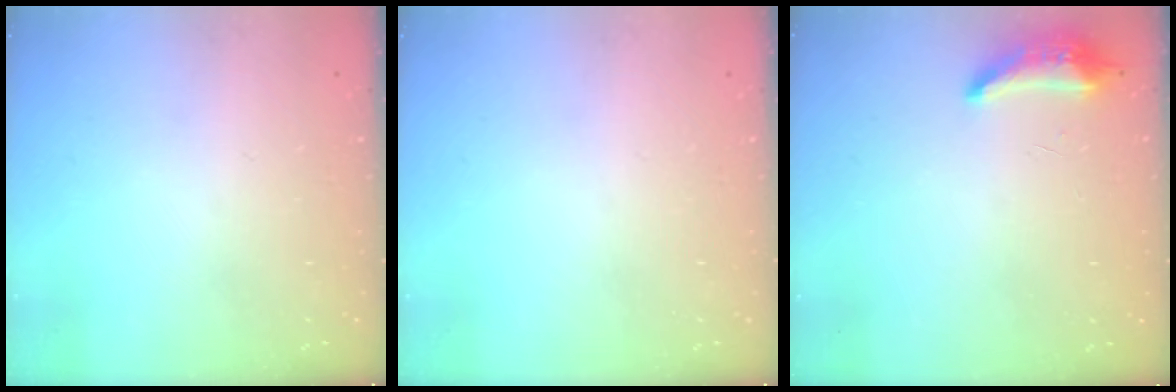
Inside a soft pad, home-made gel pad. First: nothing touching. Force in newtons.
{"total": 0.0}
{"total": 8.5, "press": 8.4, "slide": 1.6}